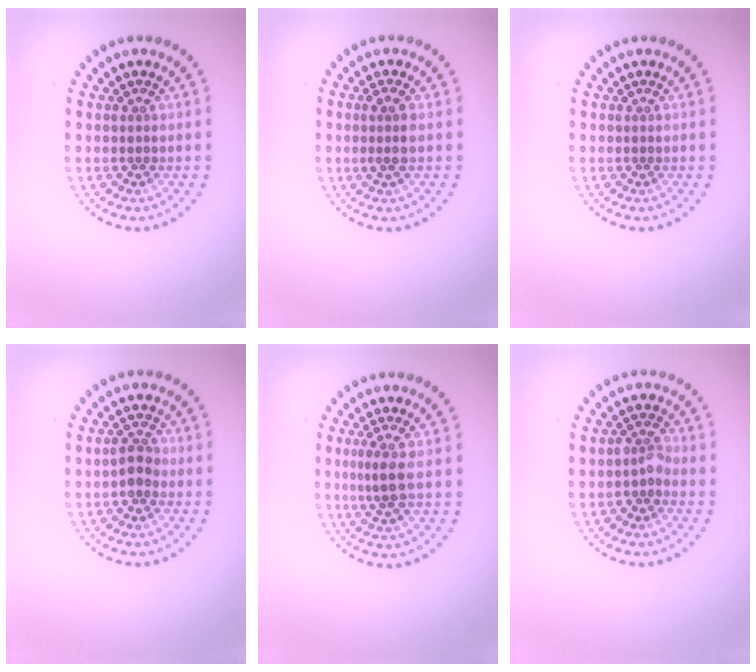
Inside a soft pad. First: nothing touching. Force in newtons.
{"total": 1.6, "press": 1.4, "slide": 0.7}
{"total": 0.0}
{"total": 1.8, "press": 1.8, "slide": 0.4}
{"total": 2.2, "press": 1.6, "slide": 1.5}
{"total": 1.7, "press": 1.4, "slide": 0.8}